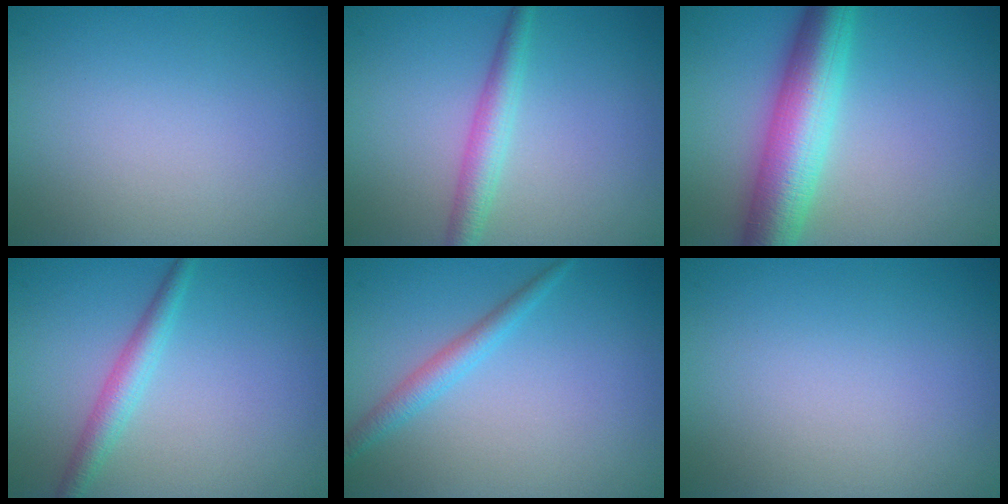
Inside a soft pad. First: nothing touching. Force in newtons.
{"total": 2.7, "press": 2.7, "slide": 0.0}
{"total": 7.4, "press": 7.4, "slide": 0.0}
{"total": 2.3, "press": 2.3, "slide": 0.0}
{"total": 2.0, "press": 2.0, "slide": 0.1}
{"total": 0.0}